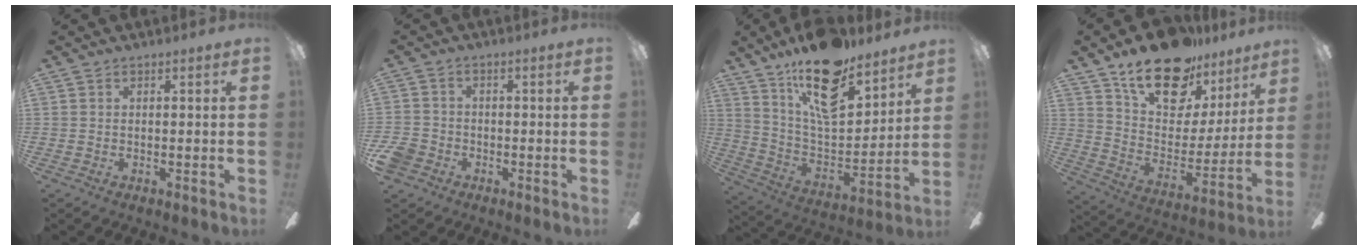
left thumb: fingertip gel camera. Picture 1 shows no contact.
{"total": 5.3, "force": [-2.5, 4.2, 2.0], "torque": [-0.057, 0.014, -0.050]}
{"total": 20.5, "force": [14.4, 8.3, 12.0], "torque": [-0.200, -0.087, 0.249]}
{"total": 21.8, "force": [15.8, 10.7, 10.4], "torque": [-0.165, -0.099, 0.279]}